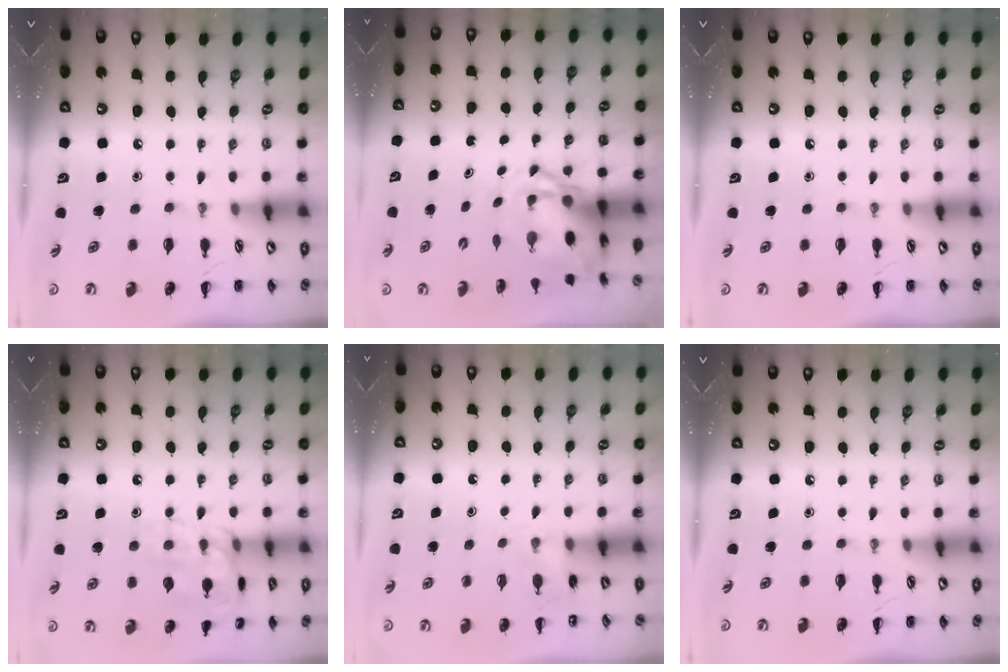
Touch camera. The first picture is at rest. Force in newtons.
{"total": 4.7, "press": 4.5, "slide": 1.1}
{"total": 0.0}
{"total": 13.3, "press": 13.3, "slide": 0.4}
{"total": 3.8, "press": 3.7, "slide": 1.1}
{"total": 0.0}